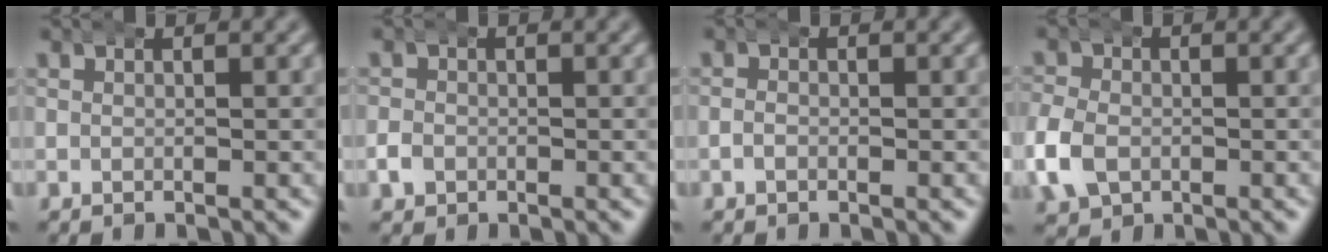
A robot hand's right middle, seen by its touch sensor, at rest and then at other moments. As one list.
[{"total": 1.5, "force": [-0.5, 1.4, 0.4], "torque": [-0.015, 0.001, -0.014]}, {"total": 0.6, "force": [-0.6, 0.2, 0.2], "torque": [0.001, 0.001, -0.016]}, {"total": 3.7, "force": [-1.0, 3.1, 1.7], "torque": [-0.054, -0.005, -0.020]}]